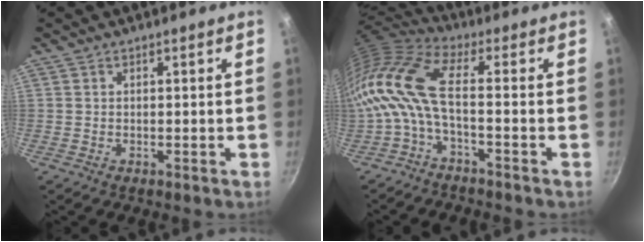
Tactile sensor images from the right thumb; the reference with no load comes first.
{"total": 12.2, "force": [-1.6, 4.4, 11.3], "torque": [-0.258, 0.021, -0.047]}